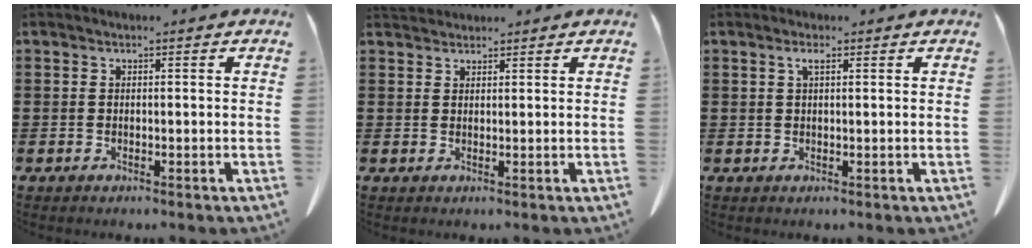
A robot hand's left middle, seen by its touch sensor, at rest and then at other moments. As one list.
[{"total": 2.0, "force": [1.9, 0.5, 0.2], "torque": [-0.010, 0.000, 0.039]}, {"total": 1.7, "force": [0.9, 0.5, 1.4], "torque": [-0.031, 0.001, 0.015]}]